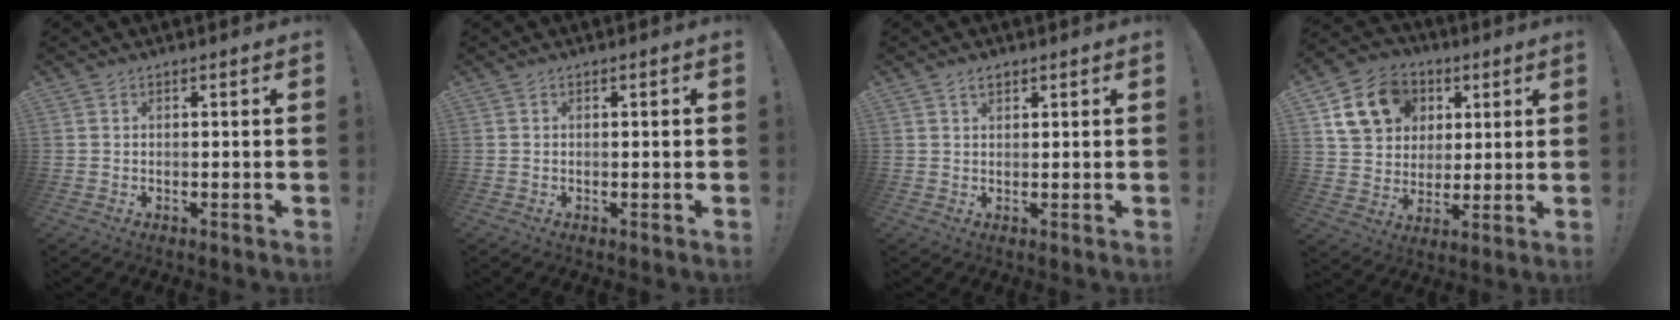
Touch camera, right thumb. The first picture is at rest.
{"total": 0.6, "force": [-0.1, 0.1, 0.6], "torque": [-0.011, 0.001, -0.002]}
{"total": 2.1, "force": [1.3, 1.1, 1.1], "torque": [-0.013, -0.004, 0.022]}
{"total": 15.4, "force": [6.3, 12.5, 6.5], "torque": [-0.095, -0.016, 0.131]}